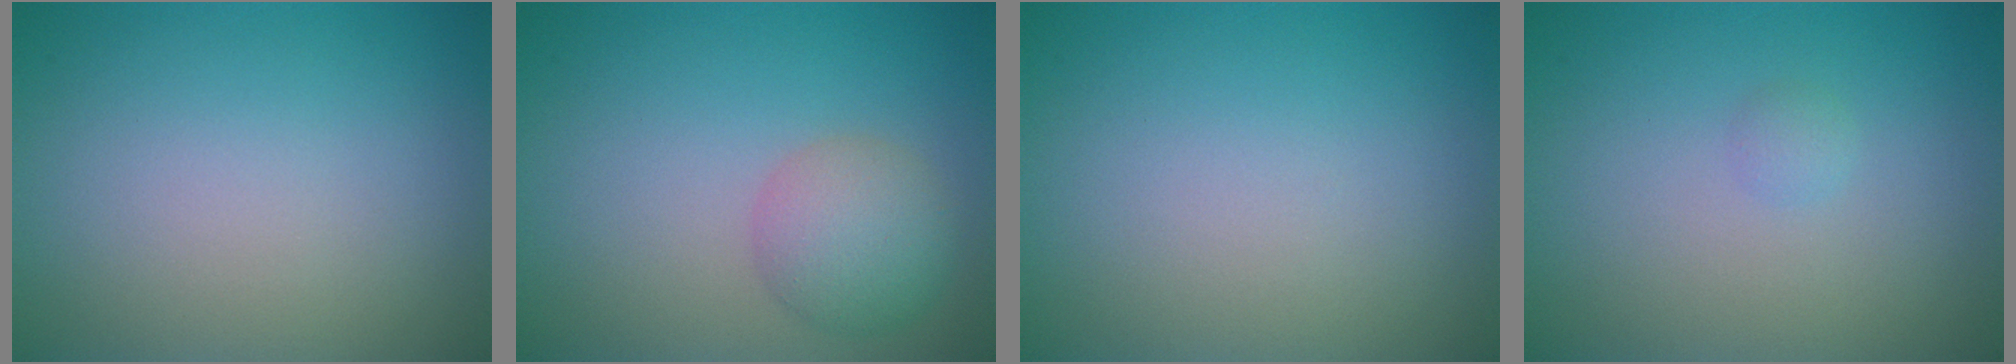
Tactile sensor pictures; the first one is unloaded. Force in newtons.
{"total": 3.4, "press": 3.4, "slide": 0.2}
{"total": 0.0}
{"total": 0.6, "press": 0.6, "slide": 0.1}